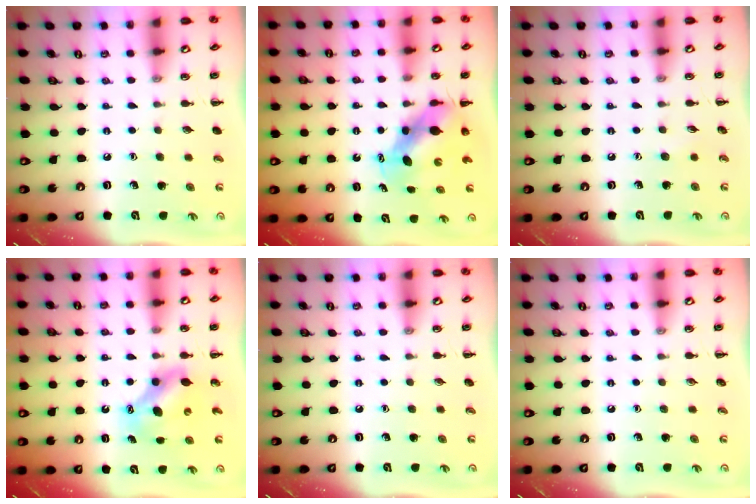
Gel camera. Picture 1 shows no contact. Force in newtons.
{"total": 6.6, "press": 6.4, "slide": 1.3}
{"total": 3.8, "press": 3.7, "slide": 1.0}
{"total": 7.1, "press": 7.0, "slide": 1.1}
{"total": 0.0}
{"total": 0.0}